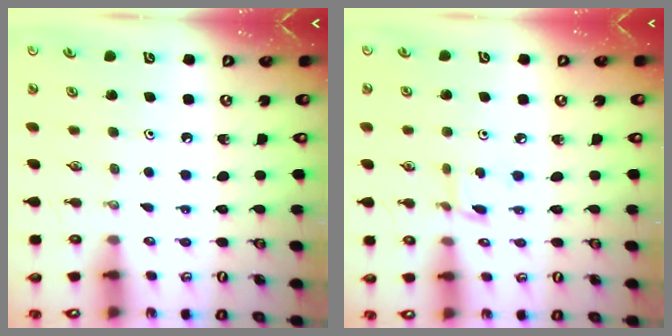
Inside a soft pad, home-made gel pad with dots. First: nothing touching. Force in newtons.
{"total": 2.8, "press": 2.8, "slide": 0.3}